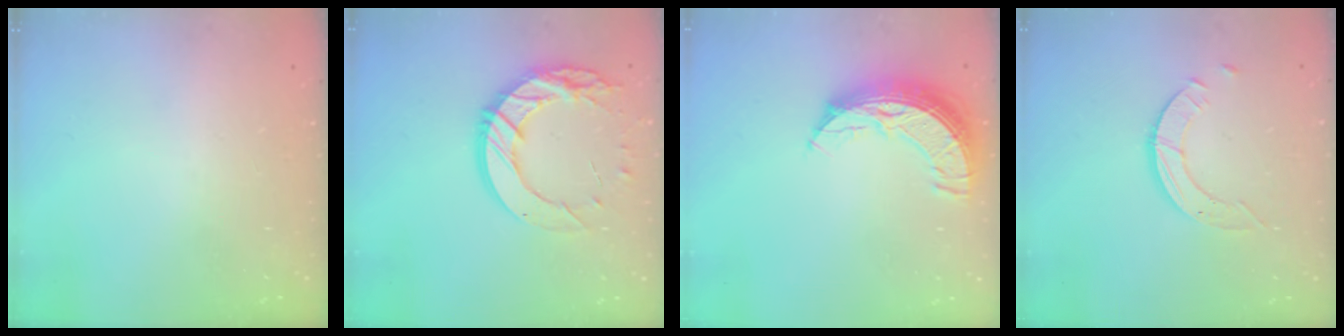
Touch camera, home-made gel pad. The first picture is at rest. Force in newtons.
{"total": 16.8, "press": 16.8, "slide": 1.2}
{"total": 10.9, "press": 10.9, "slide": 0.9}
{"total": 3.6, "press": 3.5, "slide": 0.4}